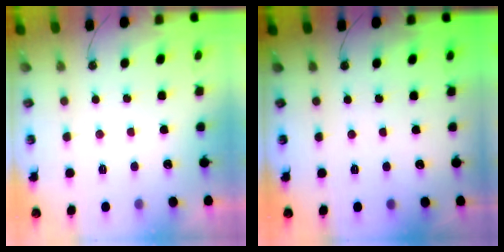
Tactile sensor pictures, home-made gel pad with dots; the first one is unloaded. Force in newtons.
{"total": 0.0}